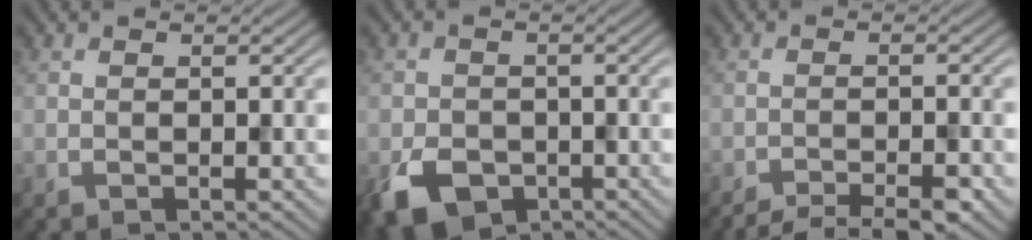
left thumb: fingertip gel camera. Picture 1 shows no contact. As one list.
[{"total": 5.8, "force": [-2.7, 4.4, 2.7], "torque": [-0.062, -0.015, -0.055]}, {"total": 6.3, "force": [-5.4, 1.1, 3.0], "torque": [-0.044, 0.000, -0.076]}]